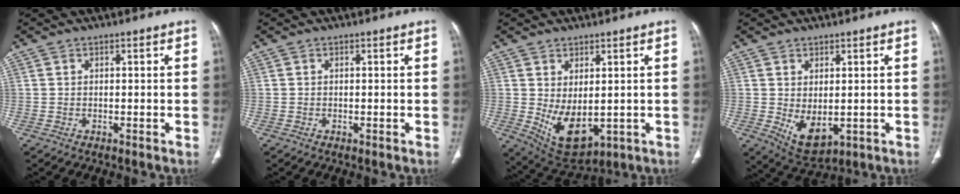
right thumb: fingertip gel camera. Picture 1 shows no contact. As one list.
[{"total": 0.0}, {"total": 9.4, "force": [-0.5, 5.1, 7.8], "torque": [-0.122, -0.015, 0.020]}, {"total": 6.9, "force": [-0.7, 3.8, 5.7], "torque": [-0.085, -0.012, 0.012]}]